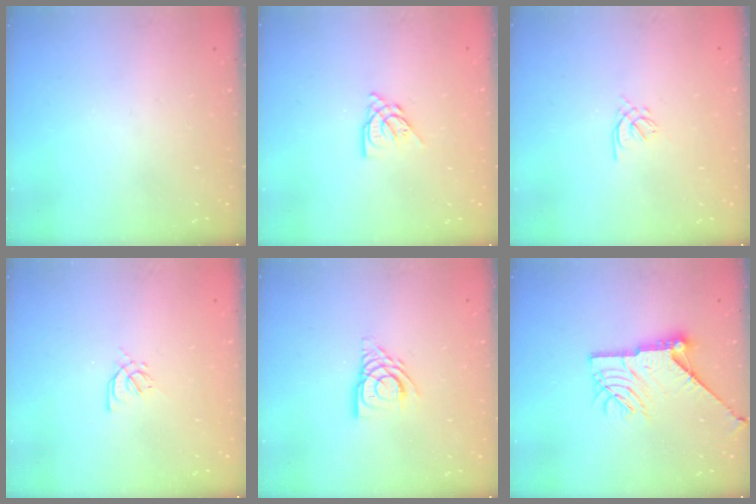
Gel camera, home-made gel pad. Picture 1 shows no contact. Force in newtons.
{"total": 6.7, "press": 6.7, "slide": 0.2}
{"total": 1.2, "press": 1.0, "slide": 0.5}
{"total": 2.9, "press": 2.8, "slide": 0.8}
{"total": 9.4, "press": 9.4, "slide": 1.1}
{"total": 16.6, "press": 16.6, "slide": 0.7}